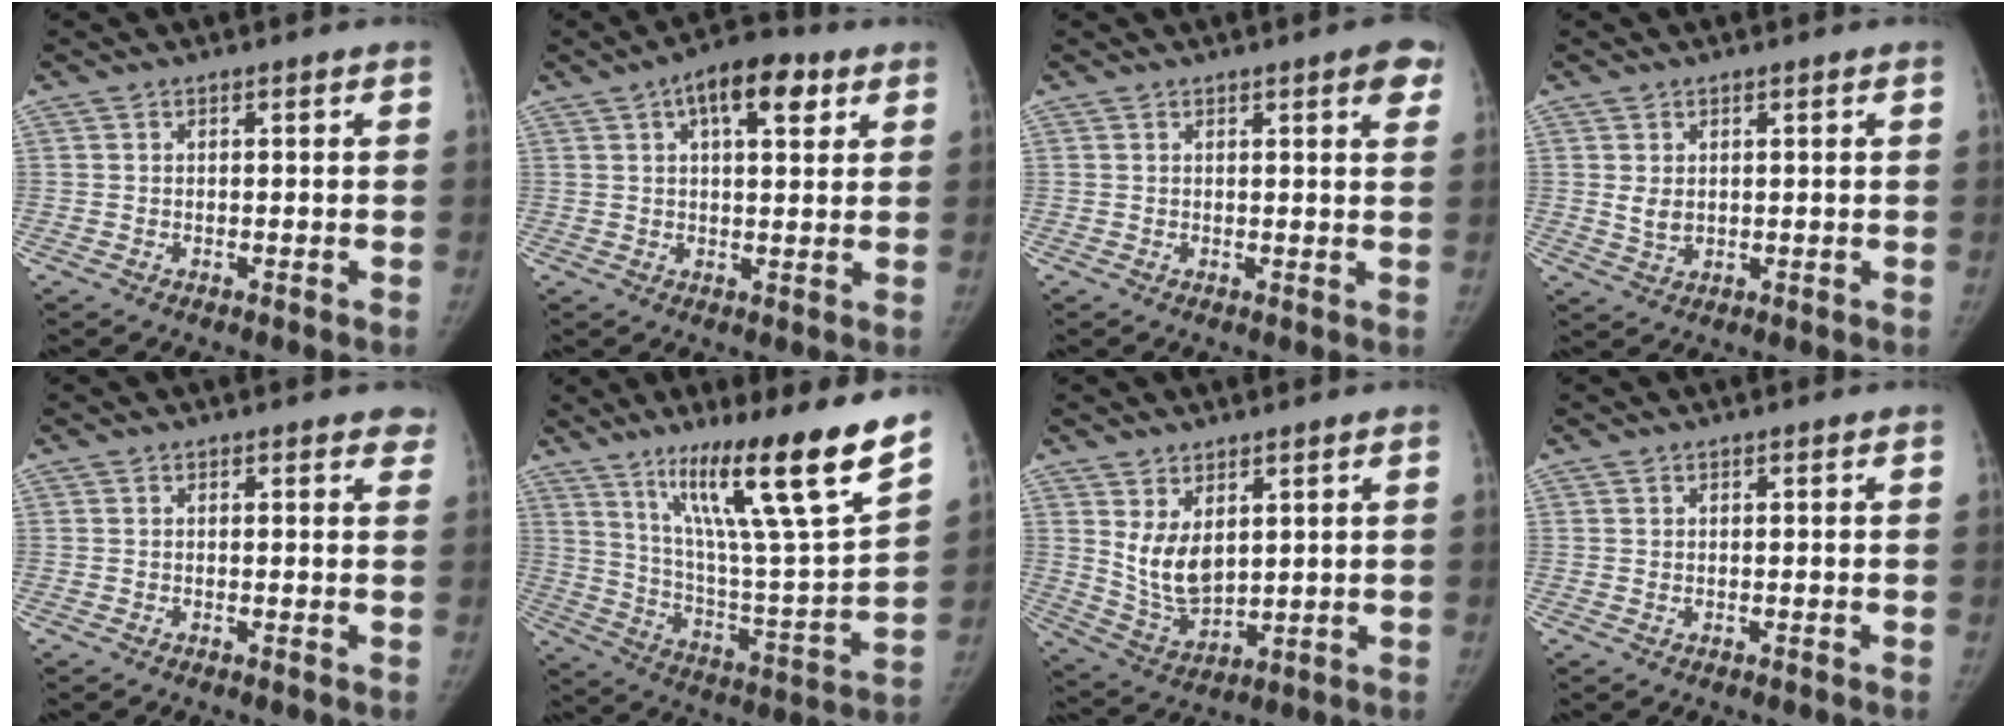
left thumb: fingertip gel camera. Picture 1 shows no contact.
{"total": 10.2, "force": [4.7, 4.5, 7.9], "torque": [-0.098, 0.001, 0.065]}
{"total": 4.3, "force": [2.3, 0.9, 3.5], "torque": [-0.030, -0.006, 0.023]}
{"total": 2.8, "force": [0.7, 1.8, 2.0], "torque": [-0.028, -0.010, 0.020]}
{"total": 2.6, "force": [2.1, 1.0, 1.1], "torque": [0.010, -0.005, 0.012]}
{"total": 24.5, "force": [15.7, 1.6, 18.8], "torque": [-0.278, -0.068, 0.267]}
{"total": 8.8, "force": [3.0, 5.0, 6.5], "torque": [-0.103, -0.029, 0.078]}
{"total": 0.5, "force": [0.2, 0.2, 0.4], "torque": [-0.010, 0.002, 0.006]}